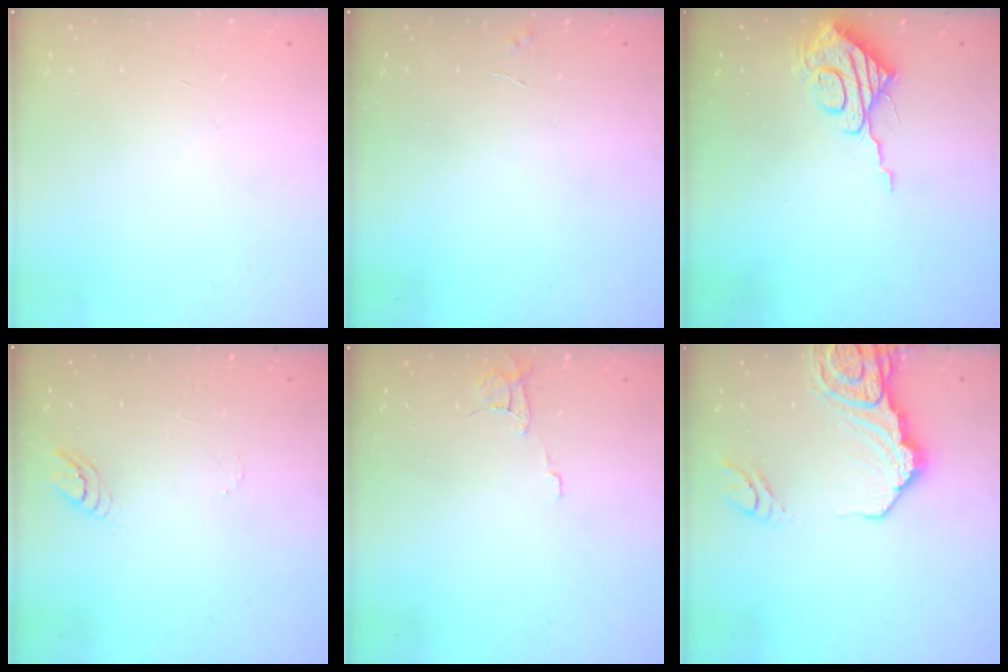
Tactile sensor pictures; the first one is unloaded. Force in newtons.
{"total": 3.0, "press": 3.0, "slide": 0.3}
{"total": 9.5, "press": 9.5, "slide": 0.3}
{"total": 3.9, "press": 3.9, "slide": 0.3}
{"total": 6.1, "press": 6.1, "slide": 0.4}
{"total": 13.6, "press": 13.5, "slide": 1.7}